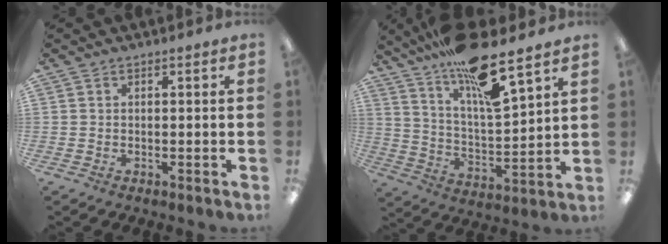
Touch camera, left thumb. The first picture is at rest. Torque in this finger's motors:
{"motor_torque": [2.18, 0.85, 1.41, -1.36, 0.22]}